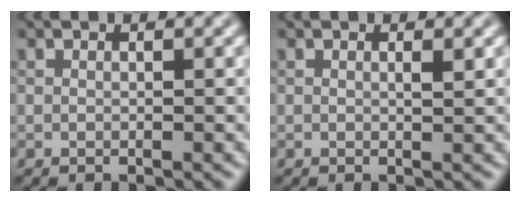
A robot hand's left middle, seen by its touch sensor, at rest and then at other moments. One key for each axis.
{"total": 0.7, "fx": 0.2, "fy": 0.1, "fz": 0.6, "tx": -0.012, "ty": -0.001, "tz": 0.002}